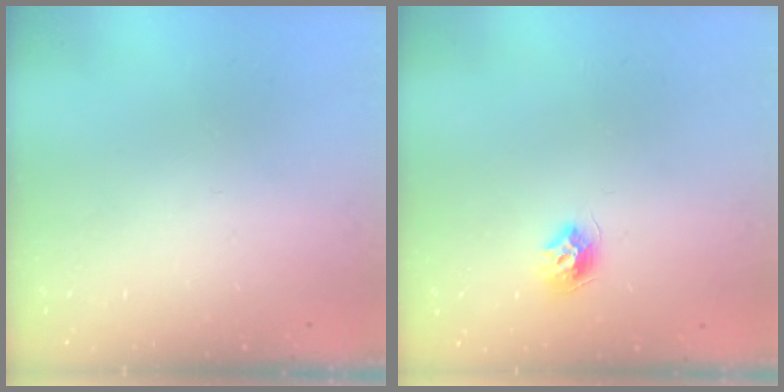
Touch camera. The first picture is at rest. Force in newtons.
{"total": 8.4, "press": 8.3, "slide": 0.7}